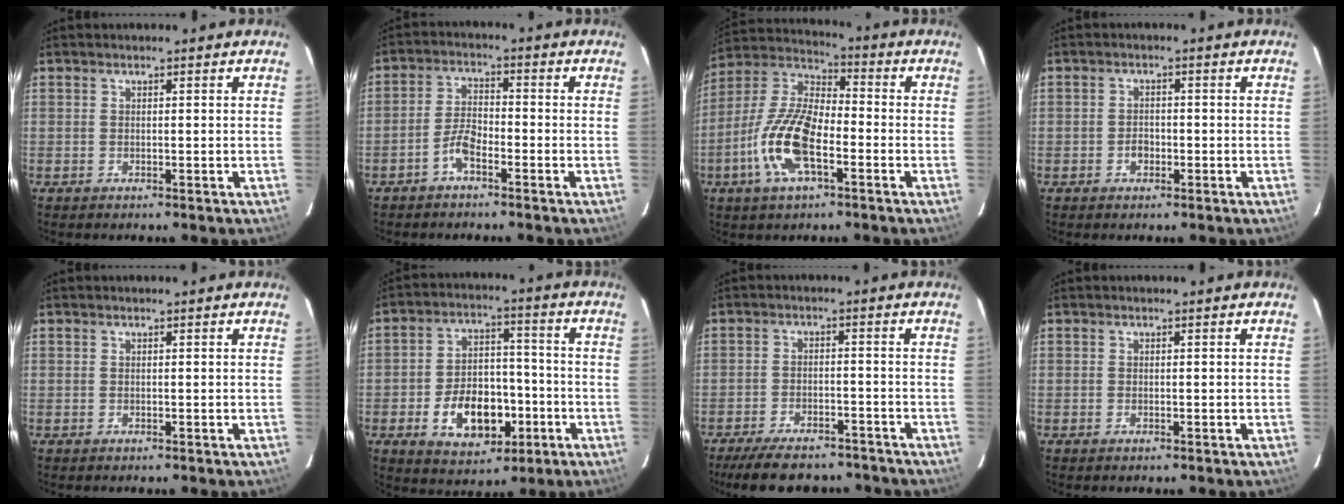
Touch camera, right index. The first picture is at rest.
{"total": 4.3, "force": [-2.8, 1.6, 2.8], "torque": [-0.066, 0.012, -0.056]}
{"total": 14.9, "force": [-5.3, 6.2, 12.5], "torque": [-0.265, -0.001, -0.109]}
{"total": 2.2, "force": [-0.9, 1.7, 1.0], "torque": [-0.018, 0.006, -0.013]}
{"total": 0.0}
{"total": 13.9, "force": [-5.0, 8.9, 9.5], "torque": [-0.182, 0.023, -0.060]}
{"total": 14.2, "force": [-11.9, 4.8, 6.1], "torque": [-0.131, -0.009, -0.170]}
{"total": 0.0}